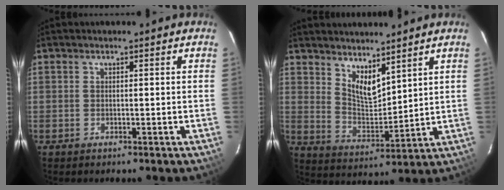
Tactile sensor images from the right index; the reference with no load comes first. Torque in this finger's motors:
{"motor_torque": [-0.17, 0.28, 0.00, 0.02]}